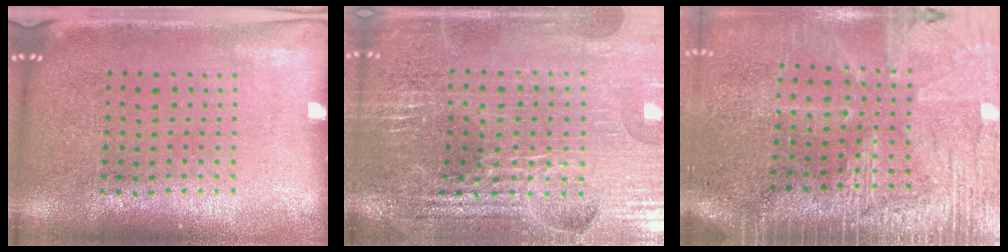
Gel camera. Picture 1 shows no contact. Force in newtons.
{"total": 3.7, "press": 3.6, "slide": 0.7}
{"total": 3.5, "press": 3.2, "slide": 1.4}